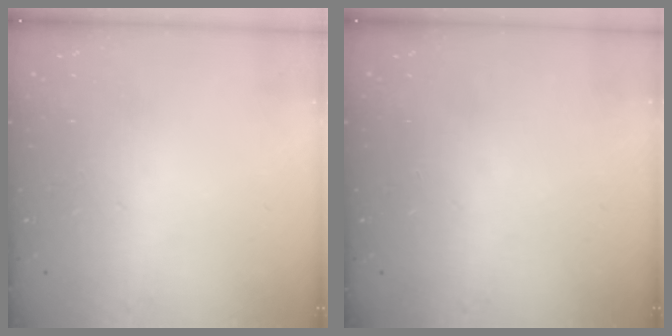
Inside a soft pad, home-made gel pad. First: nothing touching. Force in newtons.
{"total": 0.0}